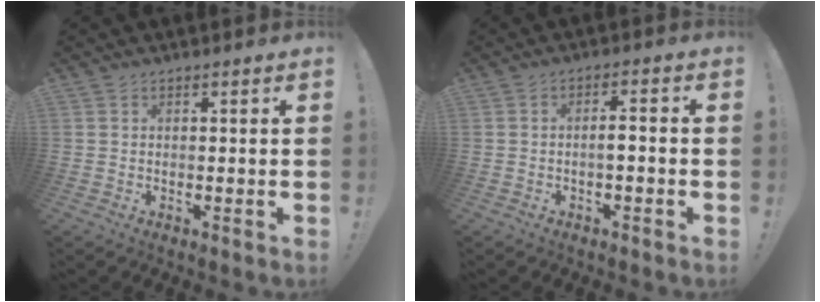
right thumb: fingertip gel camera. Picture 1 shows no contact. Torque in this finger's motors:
{"motor_torque": [0.08, -0.33, 0.04, 0.26, 0.13]}